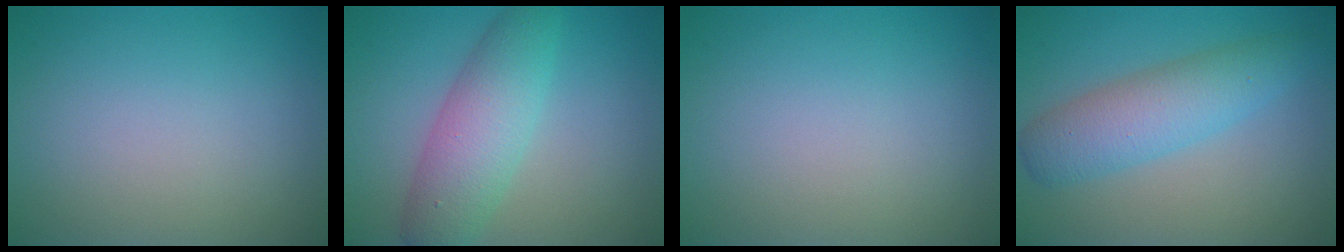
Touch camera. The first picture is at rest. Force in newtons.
{"total": 5.4, "press": 5.4, "slide": 0.1}
{"total": 0.0}
{"total": 5.0, "press": 5.0, "slide": 0.2}